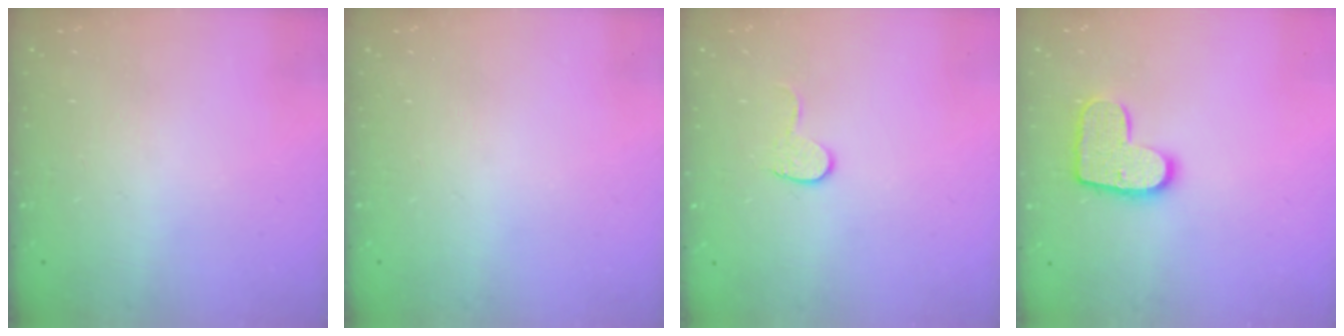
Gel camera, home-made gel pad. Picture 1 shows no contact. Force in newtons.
{"total": 0.0}
{"total": 4.4, "press": 4.4, "slide": 0.4}
{"total": 11.8, "press": 11.7, "slide": 0.6}